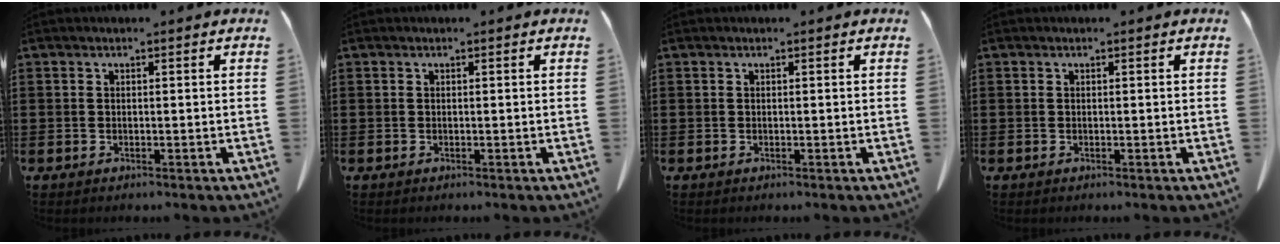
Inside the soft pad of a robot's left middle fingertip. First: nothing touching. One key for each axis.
{"total": 0.0}
{"total": 0.0}
{"total": 0.0}